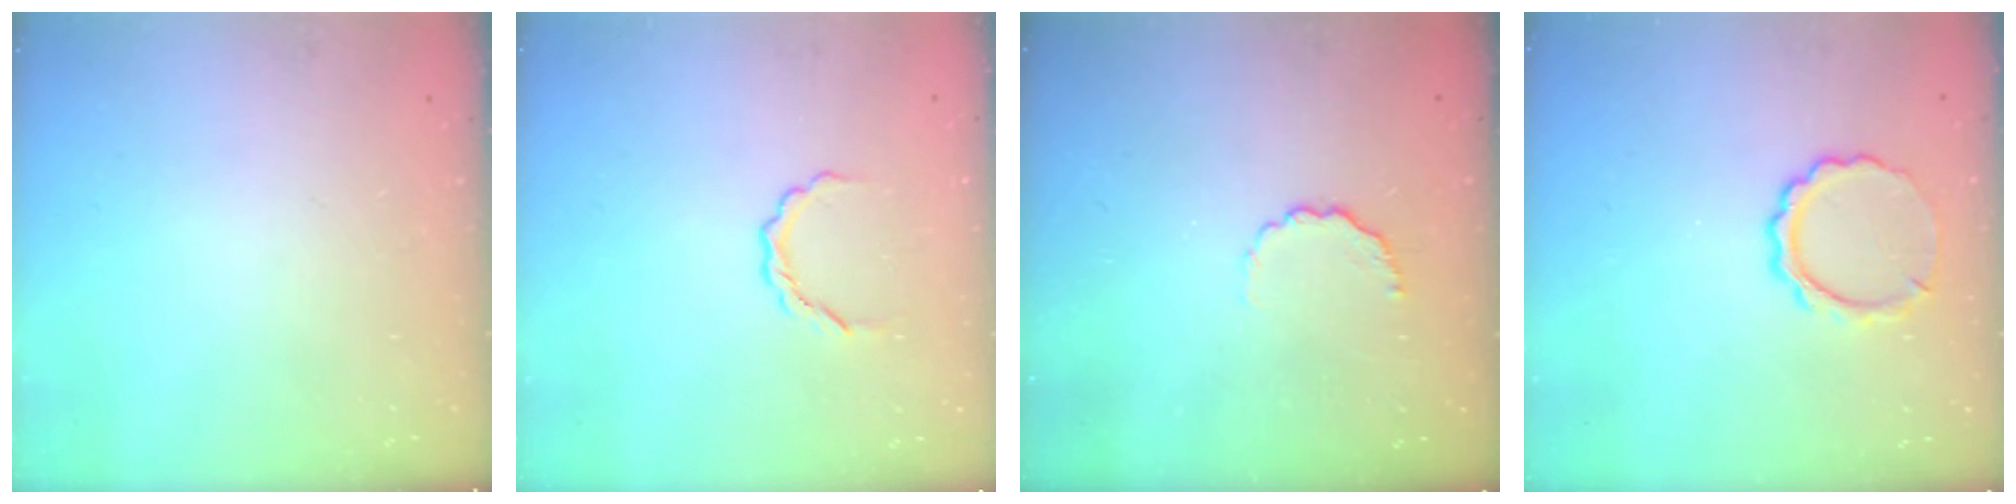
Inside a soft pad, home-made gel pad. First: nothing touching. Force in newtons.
{"total": 4.1, "press": 4.0, "slide": 0.3}
{"total": 4.7, "press": 4.4, "slide": 1.4}
{"total": 7.6, "press": 7.5, "slide": 0.5}